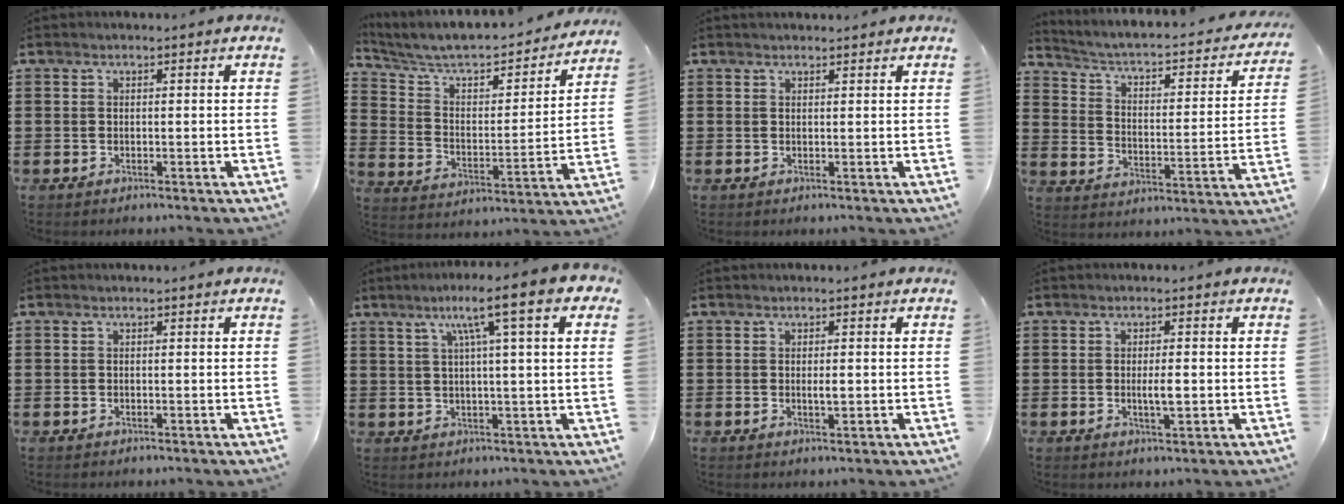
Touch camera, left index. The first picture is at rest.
{"total": 6.1, "force": [5.4, 1.7, 2.2], "torque": [-0.071, -0.043, 0.087]}
{"total": 0.8, "force": [0.8, 0.1, 0.1], "torque": [-0.003, 0.001, 0.016]}
{"total": 2.6, "force": [1.7, 0.6, 1.9], "torque": [-0.052, -0.028, 0.015]}
{"total": 0.0}
{"total": 8.8, "force": [3.8, -0.1, 8.0], "torque": [-0.155, 0.000, 0.054]}
{"total": 1.9, "force": [0.1, 0.5, 1.8], "torque": [-0.035, -0.002, 0.001]}
{"total": 2.9, "force": [-0.1, 0.6, 2.8], "torque": [-0.051, -0.004, -0.002]}